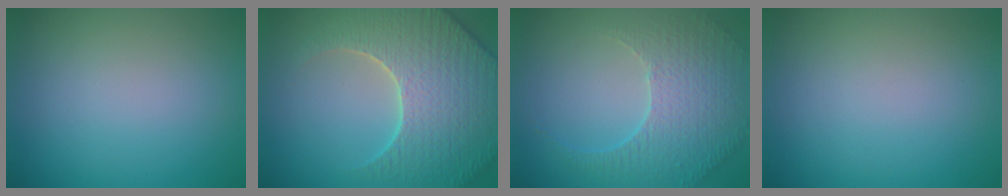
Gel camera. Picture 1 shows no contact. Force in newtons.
{"total": 7.9, "press": 7.6, "slide": 2.2}
{"total": 4.6, "press": 3.5, "slide": 2.9}
{"total": 0.0}